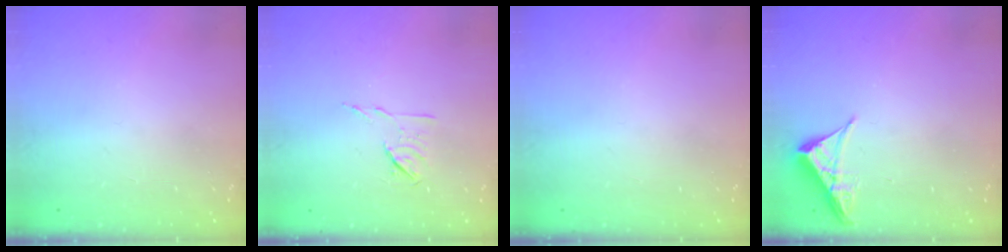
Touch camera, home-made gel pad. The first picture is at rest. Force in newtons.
{"total": 6.4, "press": 6.3, "slide": 1.2}
{"total": 0.0}
{"total": 4.8, "press": 4.8, "slide": 0.7}